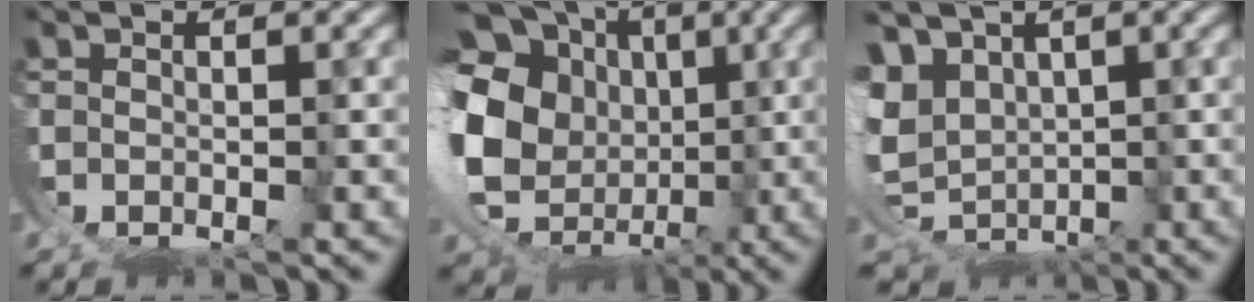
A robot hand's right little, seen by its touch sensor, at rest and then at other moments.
{"total": 15.1, "force": [0.2, 11.5, 9.8], "torque": [-0.189, -0.029, 0.009]}
{"total": 8.1, "force": [-0.7, 6.6, 4.6], "torque": [-0.128, -0.054, 0.012]}